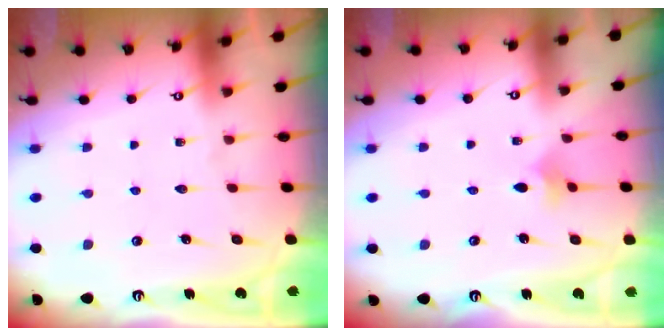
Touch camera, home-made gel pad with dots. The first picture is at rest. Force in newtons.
{"total": 3.4, "press": 3.3, "slide": 0.9}